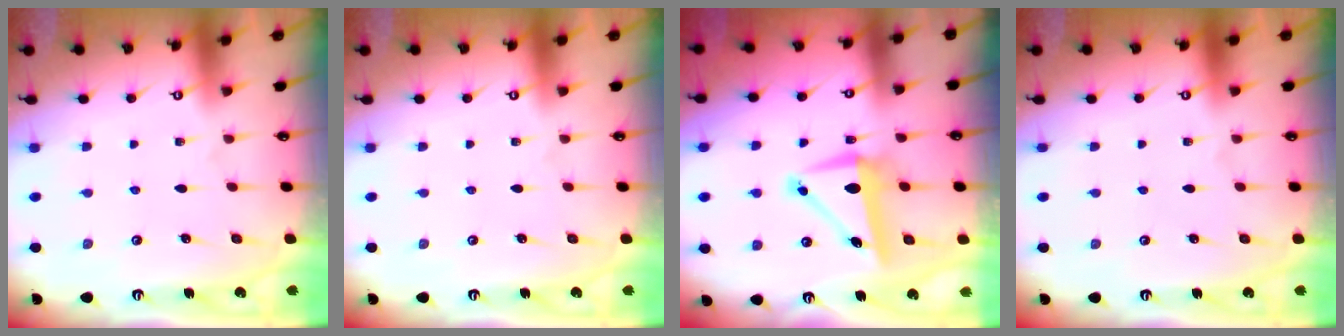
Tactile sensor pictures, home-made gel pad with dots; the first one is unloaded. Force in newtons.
{"total": 0.0}
{"total": 9.7, "press": 9.4, "slide": 2.3}
{"total": 0.0}